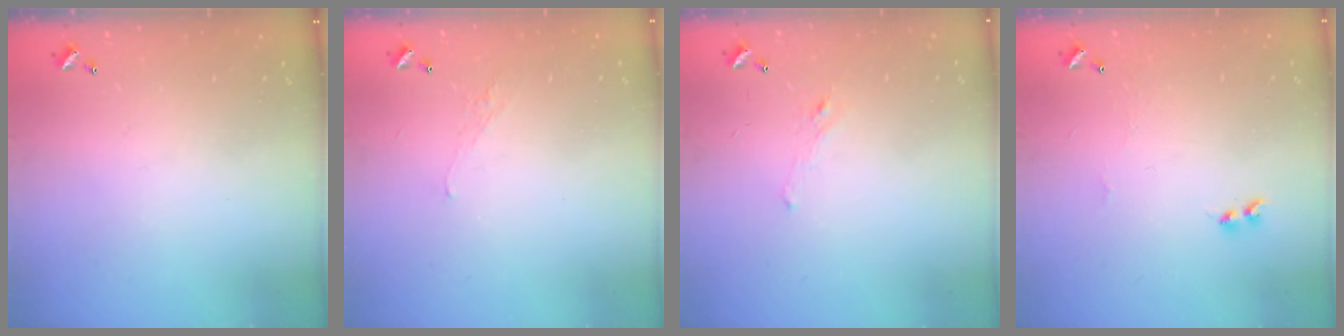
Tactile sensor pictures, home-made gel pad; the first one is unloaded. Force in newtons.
{"total": 0.5, "press": 0.1, "slide": 0.5}
{"total": 1.1, "press": 0.9, "slide": 0.6}
{"total": 2.7, "press": 2.7, "slide": 0.7}